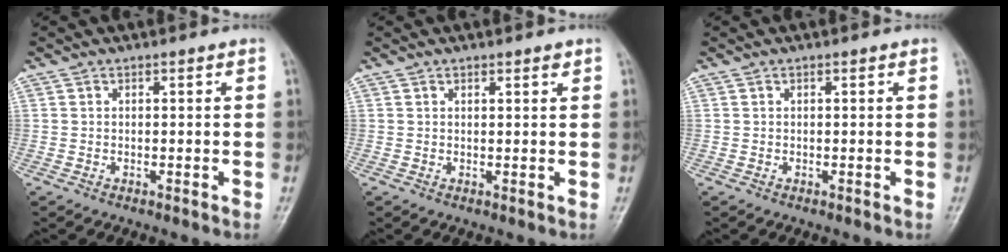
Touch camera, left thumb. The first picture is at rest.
{"total": 1.2, "force": [0.9, 0.4, 0.7], "torque": [-0.007, -0.004, 0.013]}
{"total": 0.0}